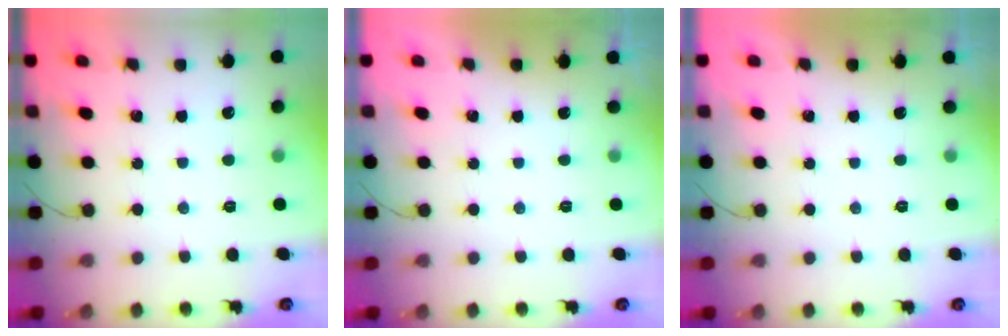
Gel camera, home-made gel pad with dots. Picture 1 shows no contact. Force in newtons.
{"total": 0.0}
{"total": 0.0}